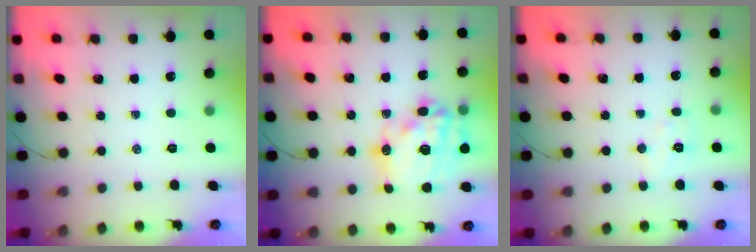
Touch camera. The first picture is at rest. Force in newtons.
{"total": 22.8, "press": 22.2, "slide": 4.9}
{"total": 5.1, "press": 5.0, "slide": 0.9}